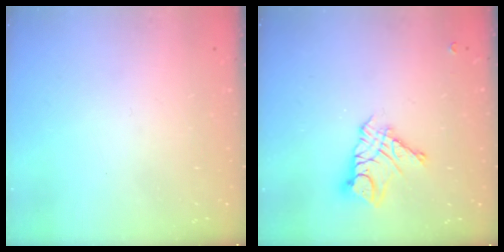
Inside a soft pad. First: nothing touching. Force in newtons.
{"total": 10.0, "press": 10.0, "slide": 1.0}